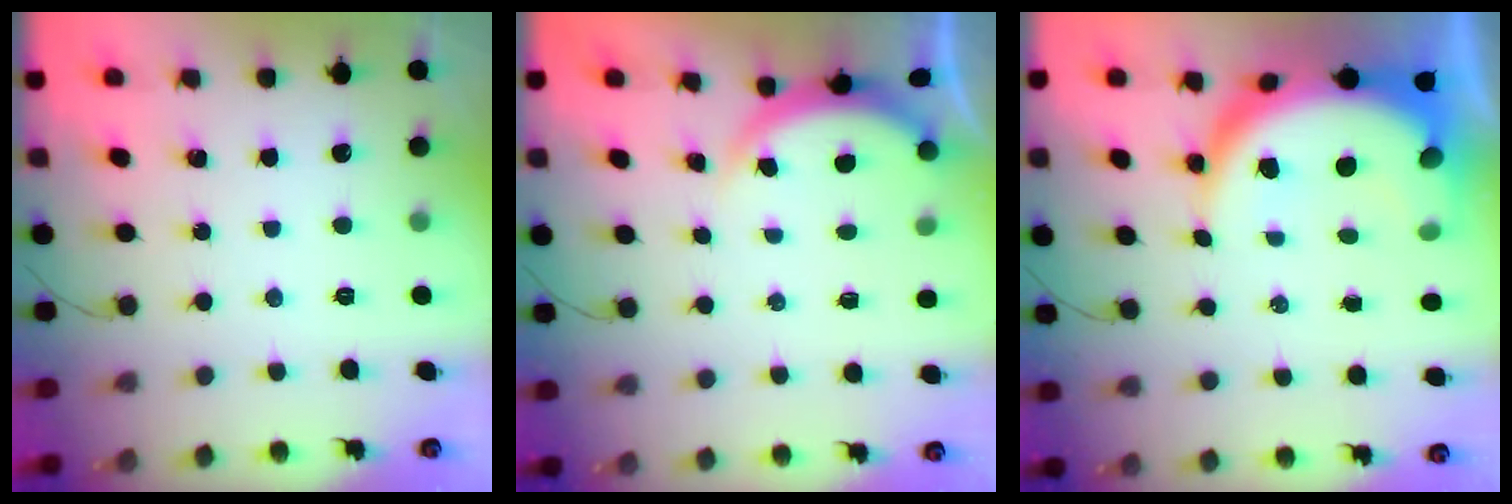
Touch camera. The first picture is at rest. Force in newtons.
{"total": 3.1, "press": 3.1, "slide": 0.3}
{"total": 13.8, "press": 13.7, "slide": 1.3}